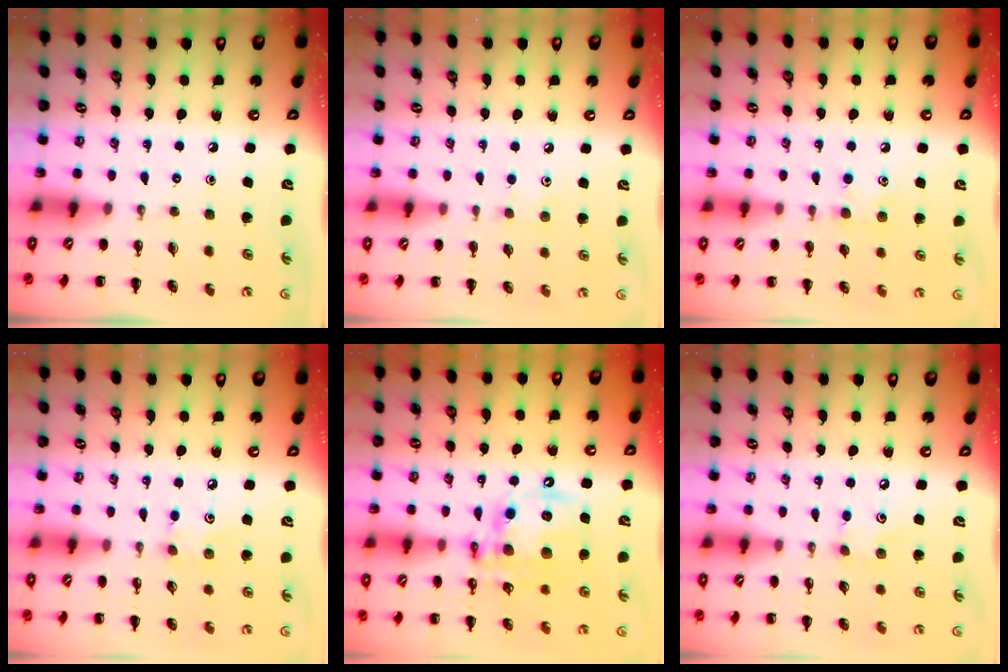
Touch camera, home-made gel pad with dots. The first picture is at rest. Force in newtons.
{"total": 4.2, "press": 4.0, "slide": 1.2}
{"total": 7.4, "press": 7.2, "slide": 1.4}
{"total": 4.3, "press": 4.2, "slide": 0.8}
{"total": 15.1, "press": 14.8, "slide": 3.2}
{"total": 3.8, "press": 3.7, "slide": 0.9}